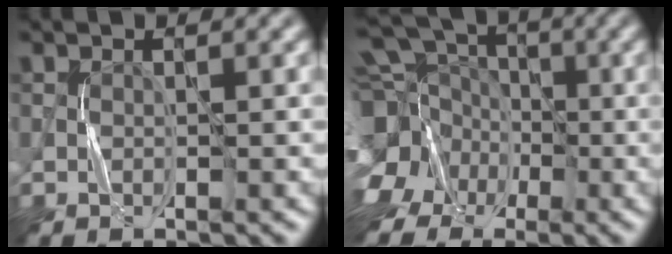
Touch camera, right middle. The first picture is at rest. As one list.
[{"total": 14.7, "force": [-3.5, 12.3, 7.2], "torque": [-0.180, 0.004, -0.085]}]